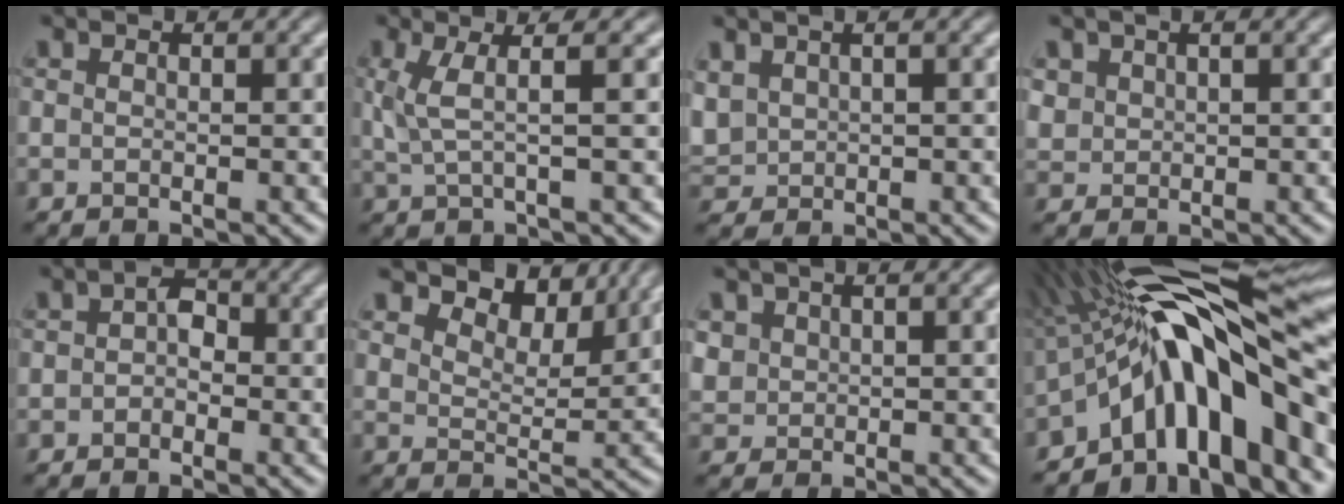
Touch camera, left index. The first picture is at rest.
{"total": 2.9, "force": [0.7, 0.3, 2.8], "torque": [-0.062, 0.009, 0.023]}
{"total": 2.3, "force": [1.3, 1.3, 1.4], "torque": [-0.051, 0.017, 0.043]}
{"total": 0.9, "force": [0.8, 0.4, 0.1], "torque": [-0.014, 0.008, 0.031]}
{"total": 1.3, "force": [-0.5, 0.9, 0.9], "torque": [-0.019, 0.008, -0.005]}
{"total": 5.2, "force": [4.7, 1.5, 1.7], "torque": [-0.040, 0.009, 0.070]}
{"total": 1.1, "force": [0.7, 0.8, 0.2], "torque": [-0.016, 0.008, 0.030]}
{"total": 14.5, "force": [-4.0, 4.7, 13.1], "torque": [-0.180, 0.038, -0.064]}